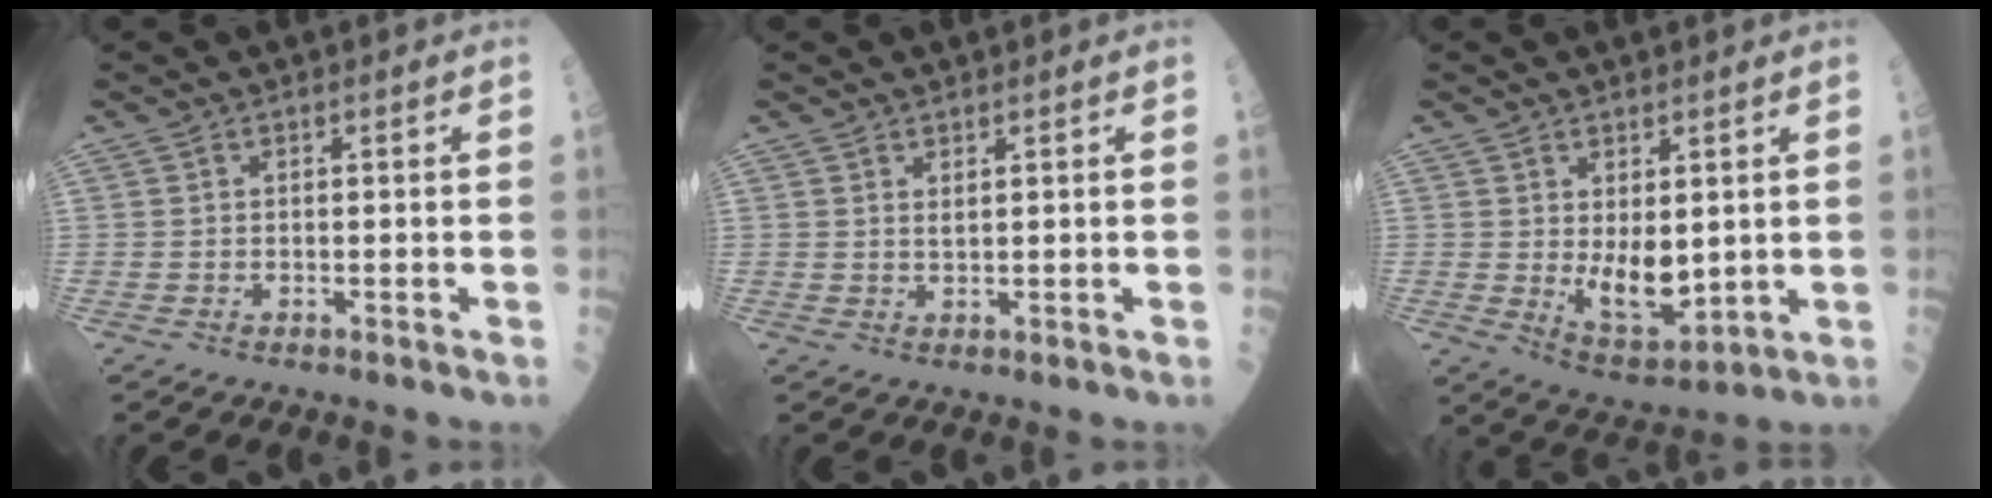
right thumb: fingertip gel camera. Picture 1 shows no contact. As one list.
[{"total": 1.1, "force": [0.6, 0.3, 0.8], "torque": [-0.013, -0.006, 0.013]}, {"total": 8.5, "force": [0.7, 4.6, 7.2], "torque": [-0.087, -0.025, 0.033]}]